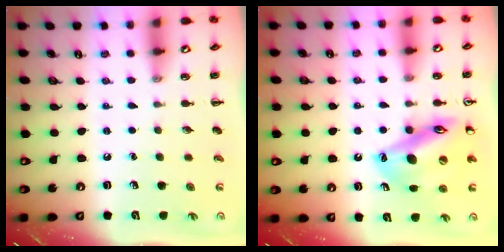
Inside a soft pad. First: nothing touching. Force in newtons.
{"total": 16.5, "press": 16.2, "slide": 3.0}